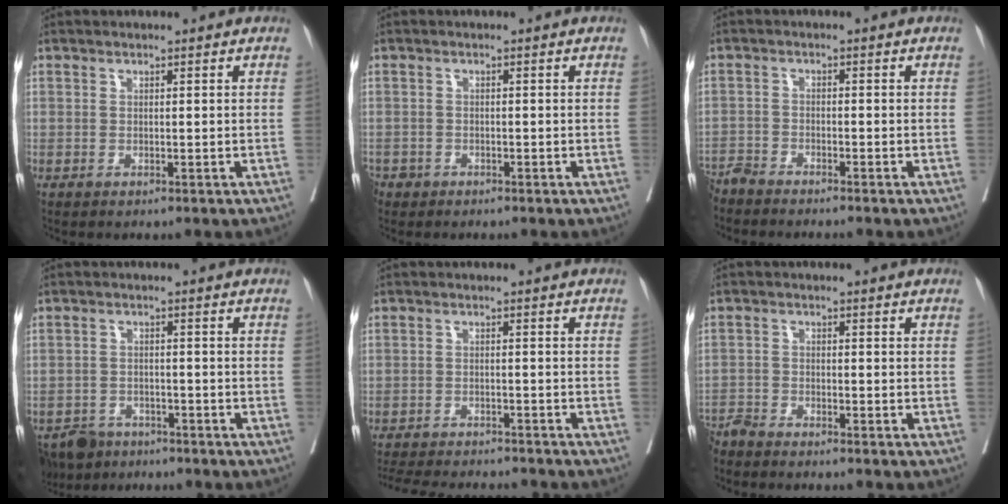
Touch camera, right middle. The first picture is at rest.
{"total": 2.8, "force": [-2.2, 1.9, 0.1], "torque": [-0.002, 0.003, -0.042]}
{"total": 4.9, "force": [-4.8, -0.1, 1.1], "torque": [-0.006, -0.014, -0.084]}
{"total": 5.7, "force": [-4.8, 3.0, 0.9], "torque": [-0.012, -0.003, -0.081]}
{"total": 14.0, "force": [-12.9, 2.3, 4.9], "torque": [-0.098, -0.013, -0.179]}
{"total": 4.6, "force": [-4.6, -0.2, 0.9], "torque": [-0.004, -0.014, -0.081]}